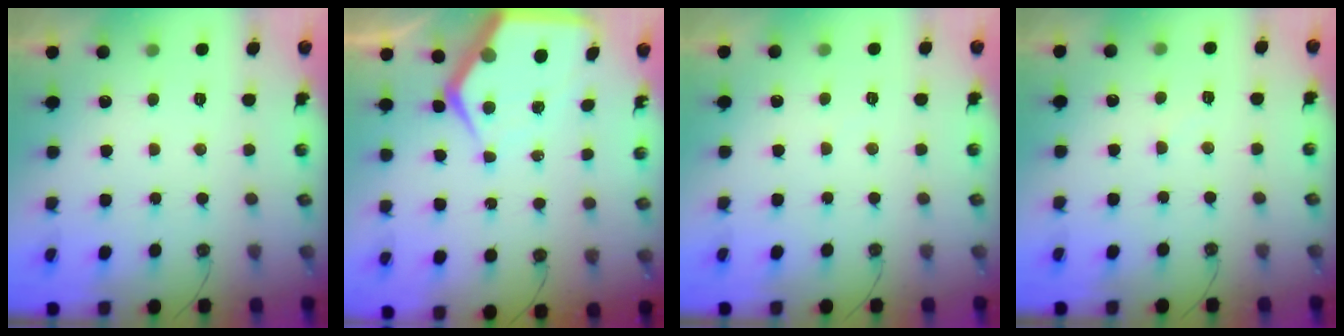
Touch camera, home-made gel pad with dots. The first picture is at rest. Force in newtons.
{"total": 10.2, "press": 10.1, "slide": 1.1}
{"total": 3.3, "press": 3.3, "slide": 0.3}
{"total": 3.2, "press": 3.2, "slide": 0.5}